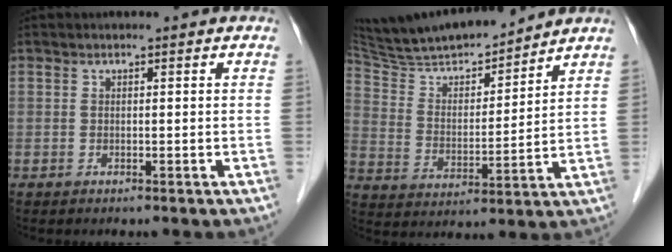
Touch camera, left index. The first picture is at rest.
{"total": 16.8, "force": [15.5, 1.9, 6.2], "torque": [-0.115, 0.009, 0.274]}